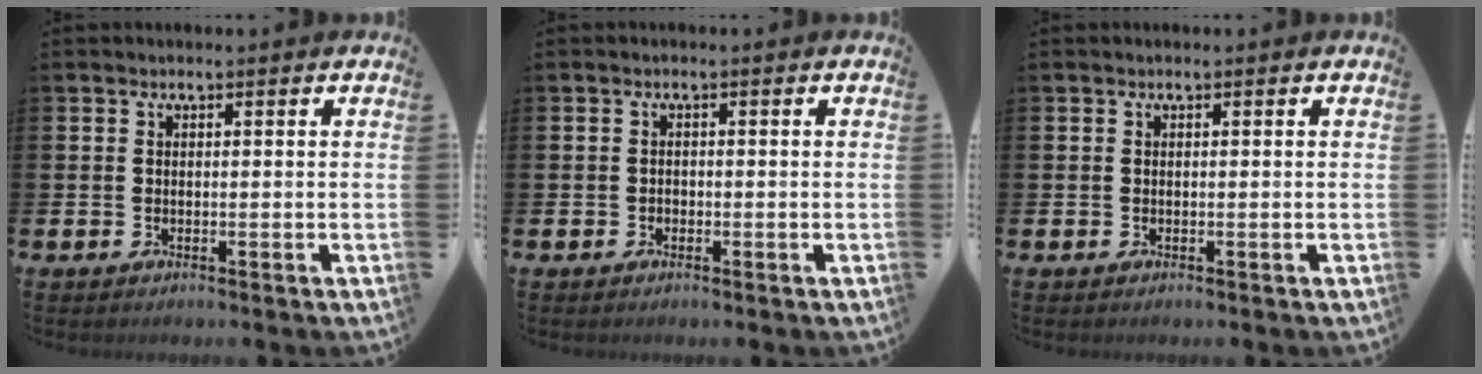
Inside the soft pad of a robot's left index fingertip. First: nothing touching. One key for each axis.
{"total": 0.8, "fx": -0.4, "fy": 0.6, "fz": 0.1, "tx": -0.004, "ty": 0.003, "tz": -0.010}
{"total": 0.0}